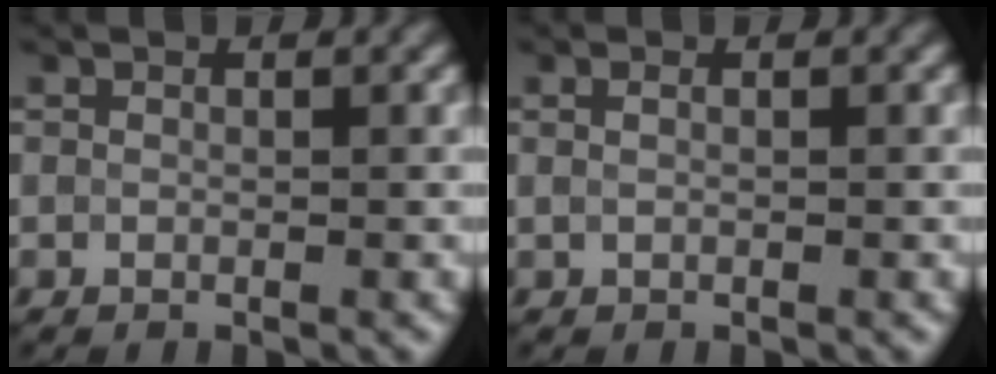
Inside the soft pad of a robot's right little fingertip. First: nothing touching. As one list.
[{"total": 0.8, "force": [0.4, 0.4, 0.6], "torque": [-0.012, 0.002, 0.006]}]